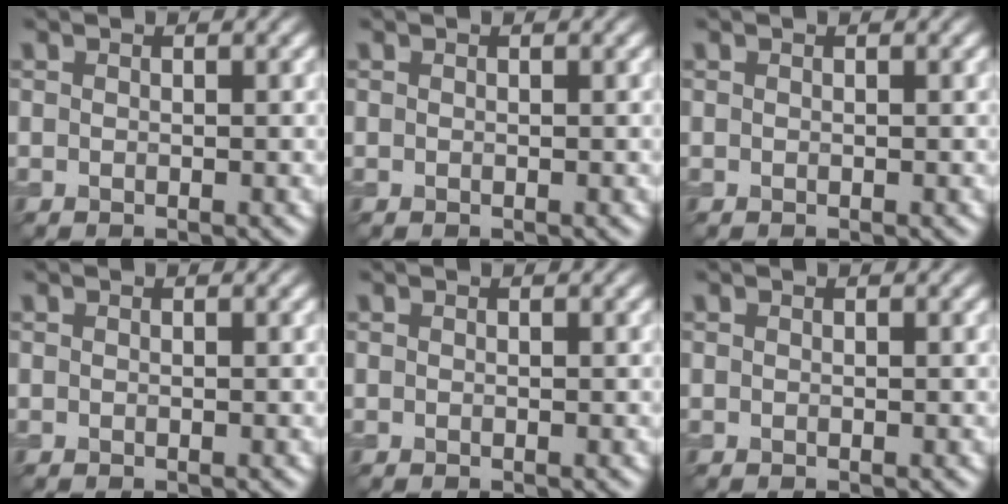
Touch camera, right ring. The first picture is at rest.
{"total": 0.0}
{"total": 0.0}
{"total": 0.0}
{"total": 0.0}
{"total": 0.0}